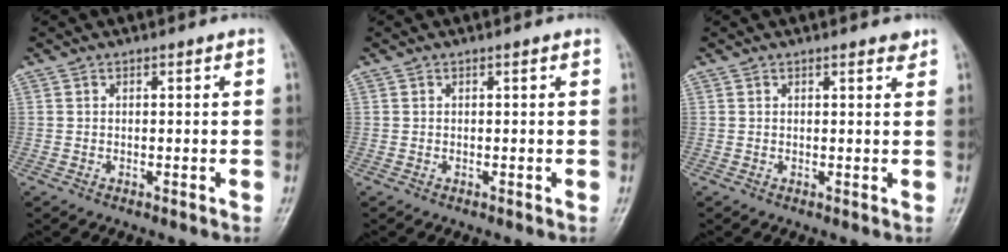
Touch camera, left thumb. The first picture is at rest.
{"total": 0.0}
{"total": 1.7, "force": [1.4, 0.5, 0.9], "torque": [-0.007, -0.006, 0.016]}